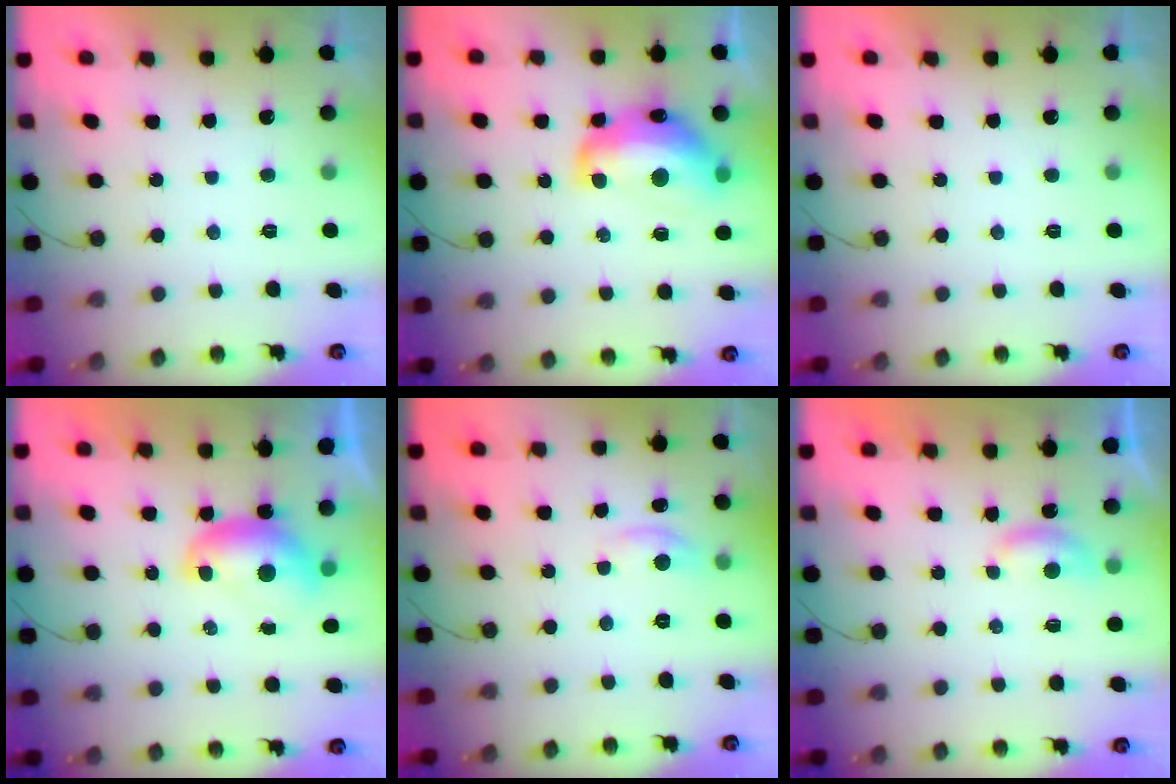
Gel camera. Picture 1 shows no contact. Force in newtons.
{"total": 15.8, "press": 15.8, "slide": 1.2}
{"total": 0.0}
{"total": 7.6, "press": 7.6, "slide": 0.3}
{"total": 4.2, "press": 4.2, "slide": 0.1}
{"total": 4.0, "press": 3.9, "slide": 0.5}